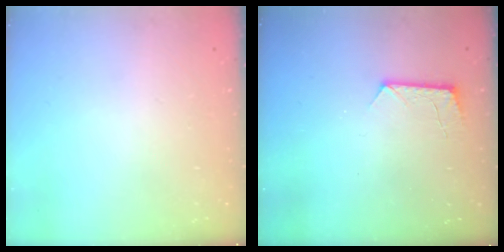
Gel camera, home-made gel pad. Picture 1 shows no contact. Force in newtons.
{"total": 7.4, "press": 7.4, "slide": 0.6}